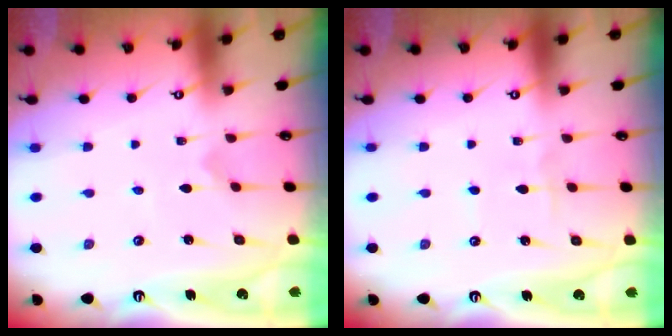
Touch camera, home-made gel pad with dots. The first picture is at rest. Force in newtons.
{"total": 2.3, "press": 2.3, "slide": 0.3}